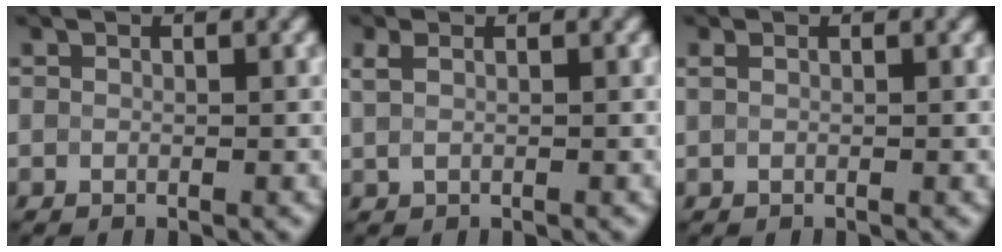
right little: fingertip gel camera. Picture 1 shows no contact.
{"total": 1.1, "force": [0.5, 0.5, 0.9], "torque": [-0.021, 0.003, 0.011]}
{"total": 0.8, "force": [0.4, 0.4, 0.6], "torque": [-0.013, 0.000, 0.006]}